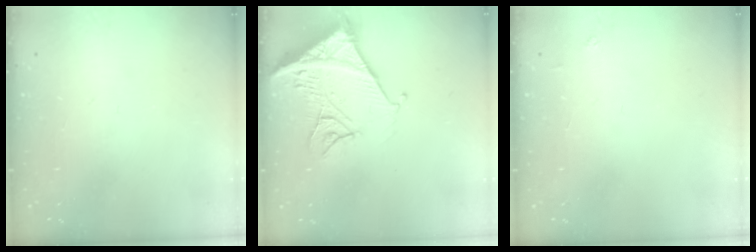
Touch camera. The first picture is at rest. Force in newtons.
{"total": 14.2, "press": 14.1, "slide": 1.5}
{"total": 3.8, "press": 3.8, "slide": 0.4}